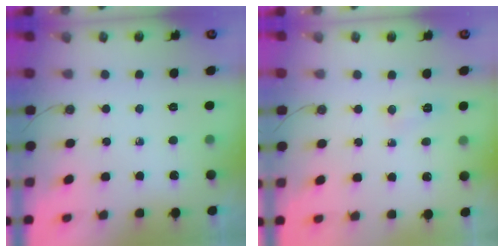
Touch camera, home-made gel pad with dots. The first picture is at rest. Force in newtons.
{"total": 3.5, "press": 3.4, "slide": 0.4}